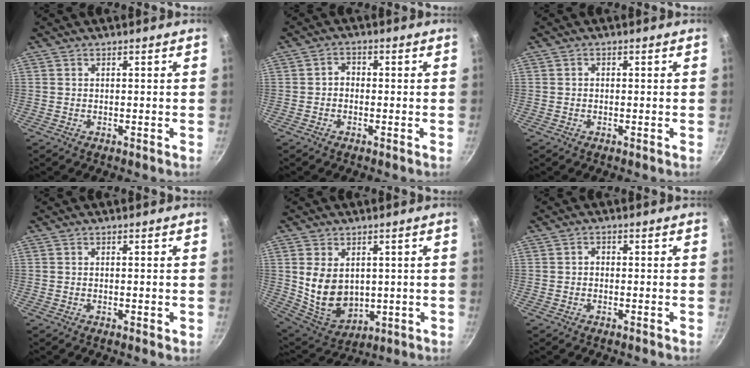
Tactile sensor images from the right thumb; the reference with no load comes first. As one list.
[{"total": 2.2, "force": [-0.5, 1.8, 1.2], "torque": [-0.011, 0.012, -0.013]}, {"total": 0.8, "force": [-0.1, 0.7, 0.3], "torque": [-0.006, 0.004, -0.001]}, {"total": 1.2, "force": [-0.2, 0.4, 1.2], "torque": [-0.017, -0.001, -0.003]}, {"total": 12.1, "force": [1.6, 8.9, 8.1], "torque": [-0.122, -0.023, 0.058]}, {"total": 1.4, "force": [-0.2, 1.2, 0.7], "torque": [-0.011, 0.006, -0.006]}]